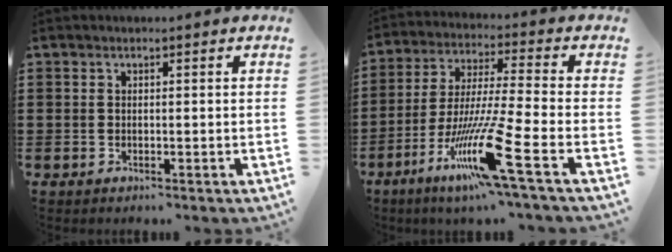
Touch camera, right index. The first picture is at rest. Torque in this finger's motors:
{"motor_torque": [2.14, 0.00, 1.05, 0.21]}